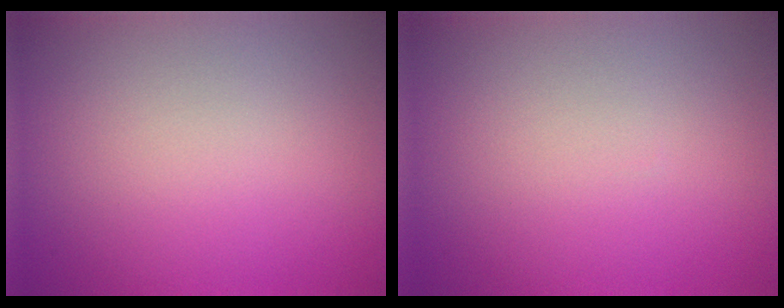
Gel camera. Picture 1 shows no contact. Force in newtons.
{"total": 0.0}